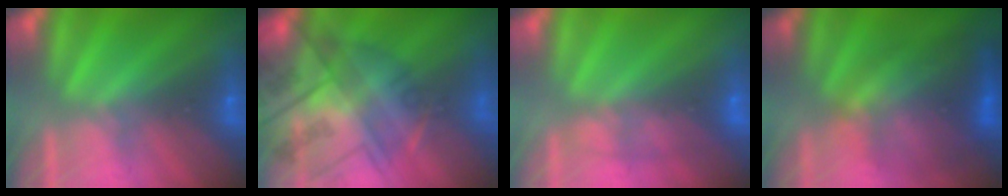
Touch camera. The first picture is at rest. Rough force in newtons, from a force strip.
{"total": 8.0}
{"total": 1.6}
{"total": 7.3}